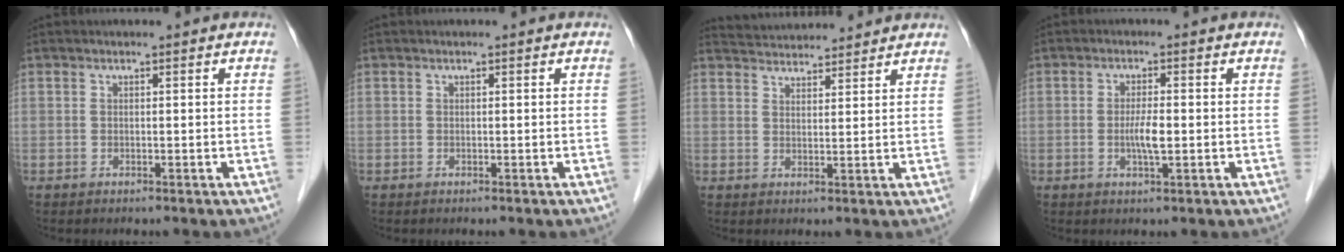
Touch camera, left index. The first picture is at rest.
{"total": 0.0}
{"total": 7.8, "force": [7.6, 1.2, 1.2], "torque": [-0.023, 0.029, 0.112]}
{"total": 3.3, "force": [-0.5, 0.4, 3.2], "torque": [-0.065, -0.003, -0.009]}